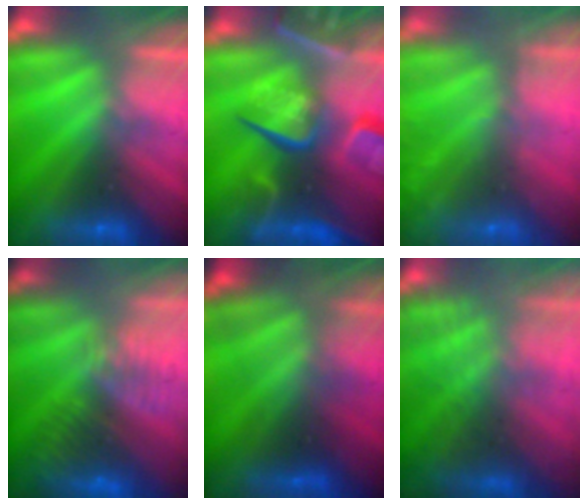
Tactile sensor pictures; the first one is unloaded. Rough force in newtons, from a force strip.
{"total": 8.9}
{"total": 6.4}
{"total": 5.9}
{"total": 4.8}
{"total": 7.6}